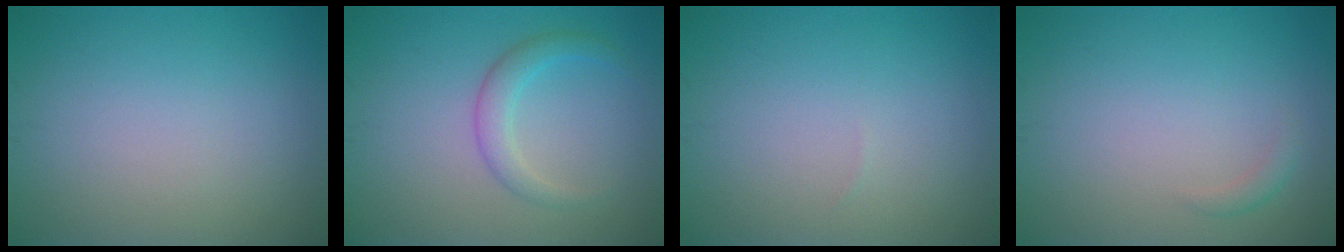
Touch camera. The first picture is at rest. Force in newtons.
{"total": 2.3, "press": 2.3, "slide": 0.1}
{"total": 0.0}
{"total": 0.9, "press": 0.9, "slide": 0.0}